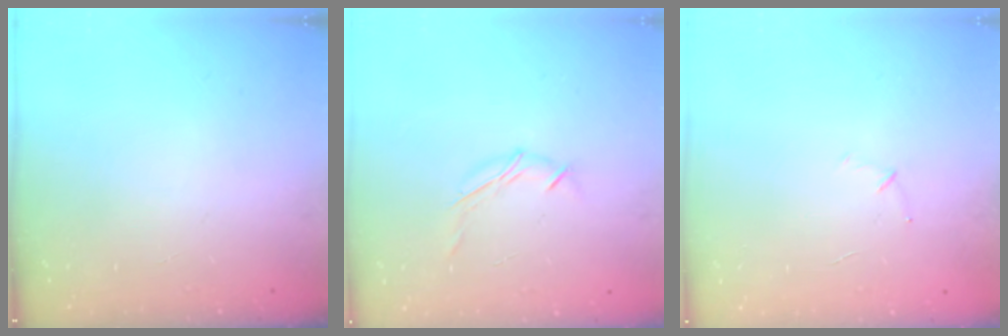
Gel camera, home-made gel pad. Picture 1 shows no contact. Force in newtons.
{"total": 5.7, "press": 5.6, "slide": 0.7}
{"total": 3.8, "press": 3.7, "slide": 1.0}